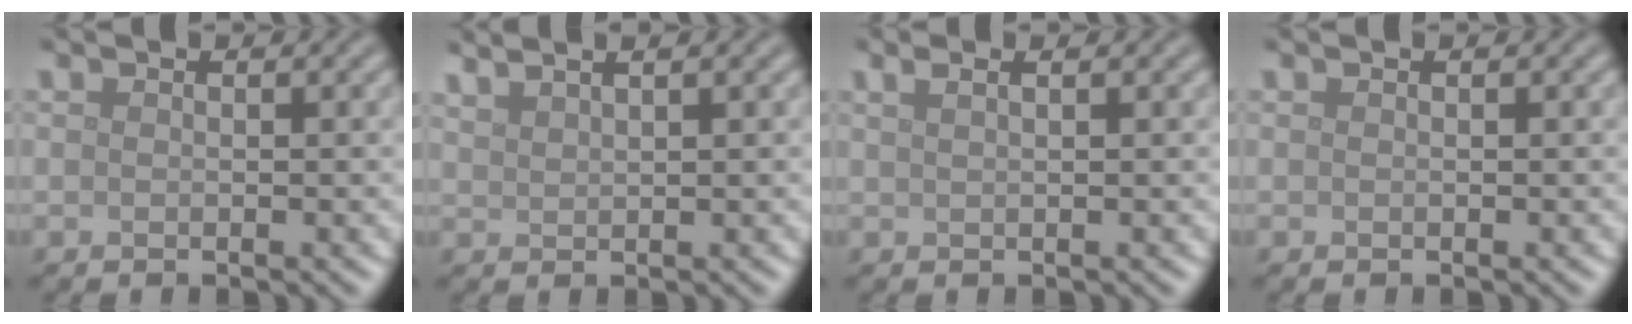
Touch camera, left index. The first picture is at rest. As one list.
[{"total": 3.2, "force": [2.5, 1.0, 1.8], "torque": [-0.011, 0.018, 0.020]}, {"total": 2.4, "force": [1.4, 1.1, 1.6], "torque": [-0.011, 0.004, -0.001]}, {"total": 0.0}]